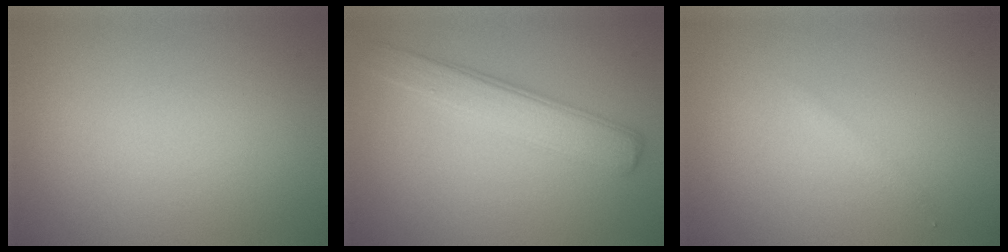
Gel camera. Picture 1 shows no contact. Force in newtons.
{"total": 3.9, "press": 3.9, "slide": 0.2}
{"total": 0.7, "press": 0.7, "slide": 0.1}